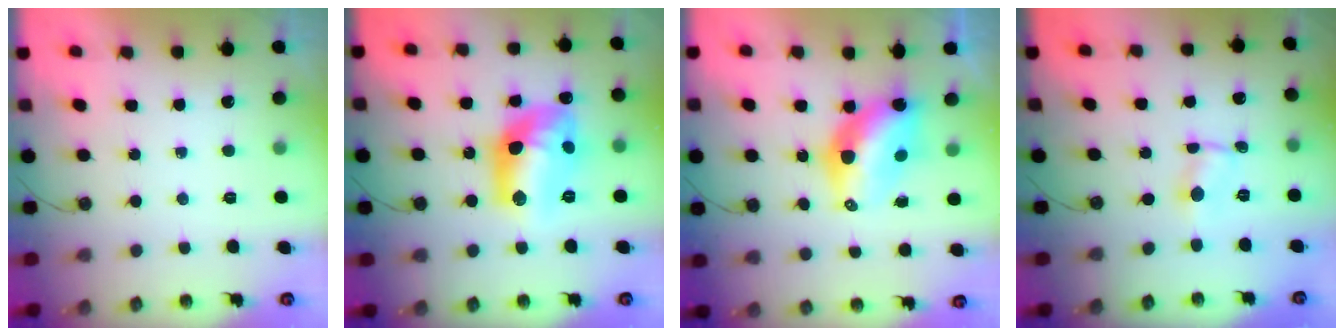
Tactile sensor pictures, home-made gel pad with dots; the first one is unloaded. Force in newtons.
{"total": 15.6, "press": 15.6, "slide": 1.1}
{"total": 9.5, "press": 9.4, "slide": 0.8}
{"total": 0.7, "press": 0.6, "slide": 0.1}